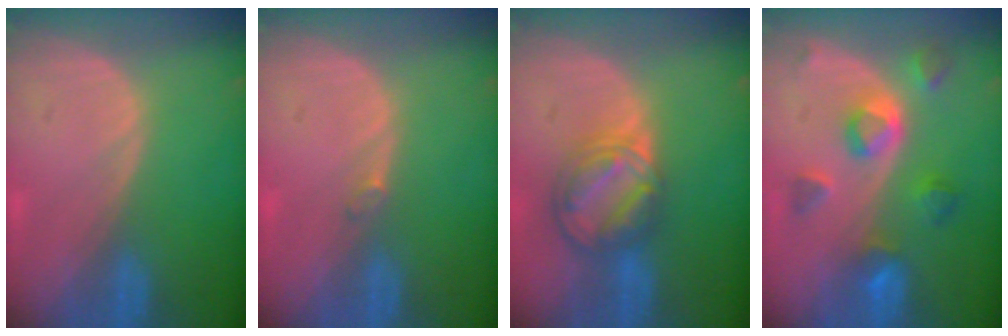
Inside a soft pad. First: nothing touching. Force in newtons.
{"total": 0.6, "press": 0.6, "slide": 0.1}
{"total": 8.3, "press": 7.1, "slide": 4.4}
{"total": 7.7, "press": 6.9, "slide": 3.4}